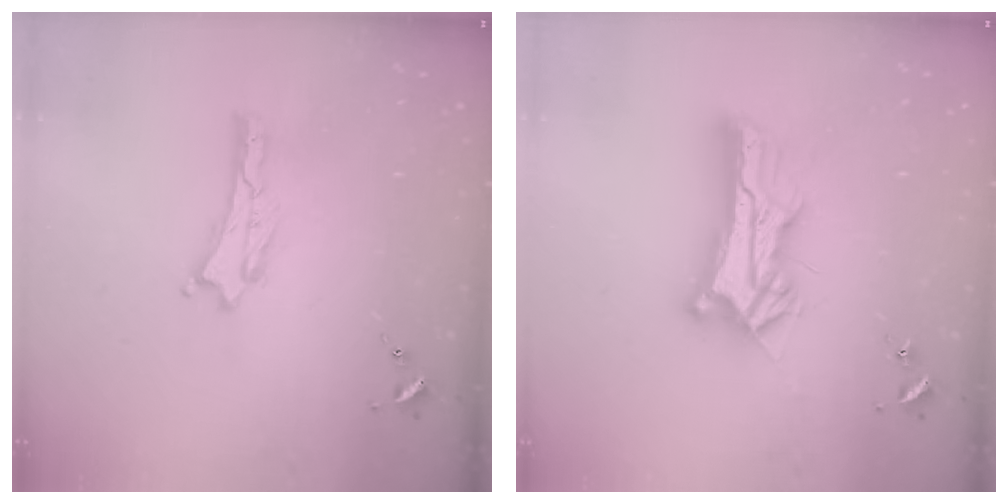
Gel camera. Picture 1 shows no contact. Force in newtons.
{"total": 11.7, "press": 11.6, "slide": 1.0}